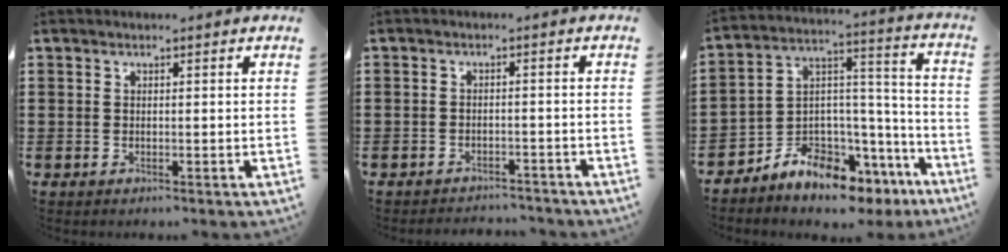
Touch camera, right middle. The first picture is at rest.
{"total": 2.3, "force": [-2.3, 0.3, -0.3], "torque": [-0.003, 0.000, -0.052]}
{"total": 7.9, "force": [-7.4, 2.7, 0.8], "torque": [-0.024, 0.003, -0.143]}